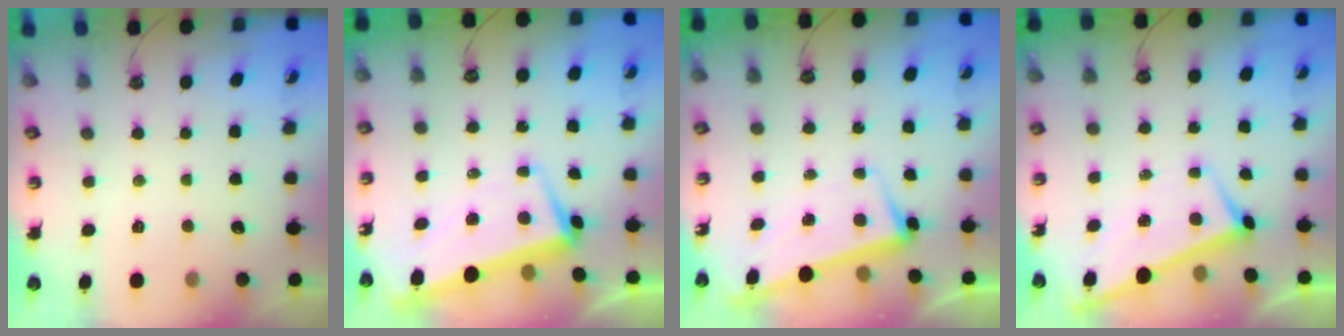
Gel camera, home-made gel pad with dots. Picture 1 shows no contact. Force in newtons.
{"total": 2.2, "press": 0.4, "slide": 2.1}
{"total": 2.5, "press": 2.2, "slide": 1.1}
{"total": 1.7, "press": 1.7, "slide": 0.1}